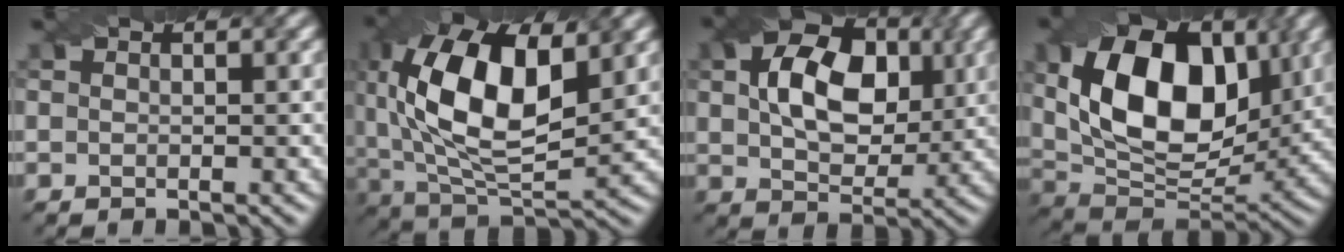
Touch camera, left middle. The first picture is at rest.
{"total": 13.0, "force": [3.0, 6.3, 11.0], "torque": [-0.208, 0.008, 0.053]}
{"total": 8.5, "force": [1.8, 5.6, 6.2], "torque": [-0.113, 0.007, 0.026]}
{"total": 13.2, "force": [3.0, 8.4, 9.8], "torque": [-0.168, -0.002, 0.054]}